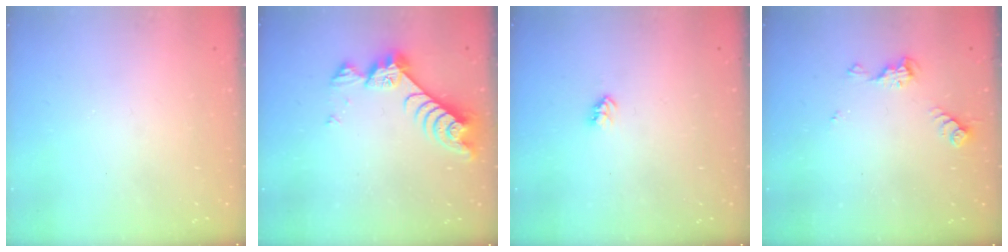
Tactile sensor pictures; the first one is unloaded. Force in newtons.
{"total": 7.4, "press": 7.3, "slide": 0.9}
{"total": 2.7, "press": 2.7, "slide": 0.4}
{"total": 6.3, "press": 6.3, "slide": 0.5}